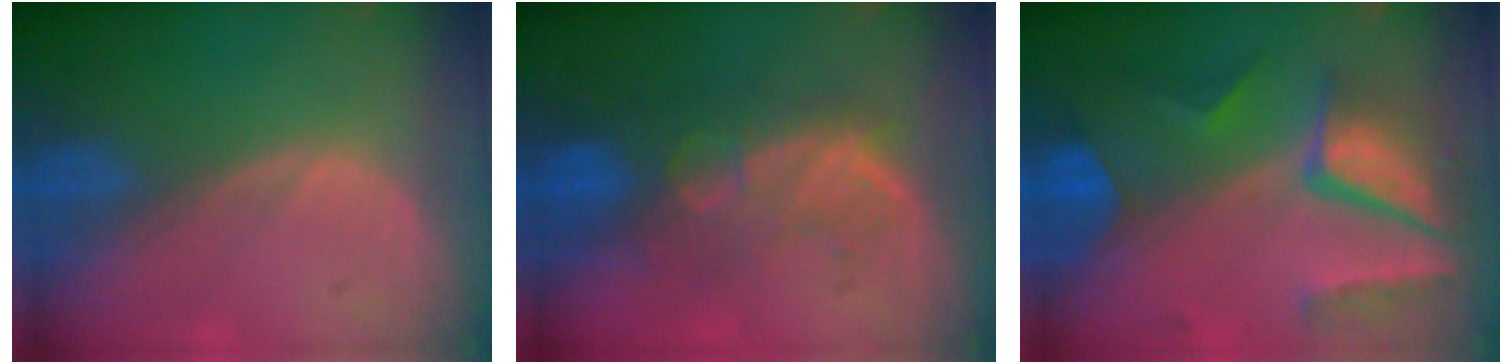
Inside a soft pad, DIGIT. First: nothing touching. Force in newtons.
{"total": 9.9, "press": 8.6, "slide": 4.9}
{"total": 10.4, "press": 8.8, "slide": 5.5}